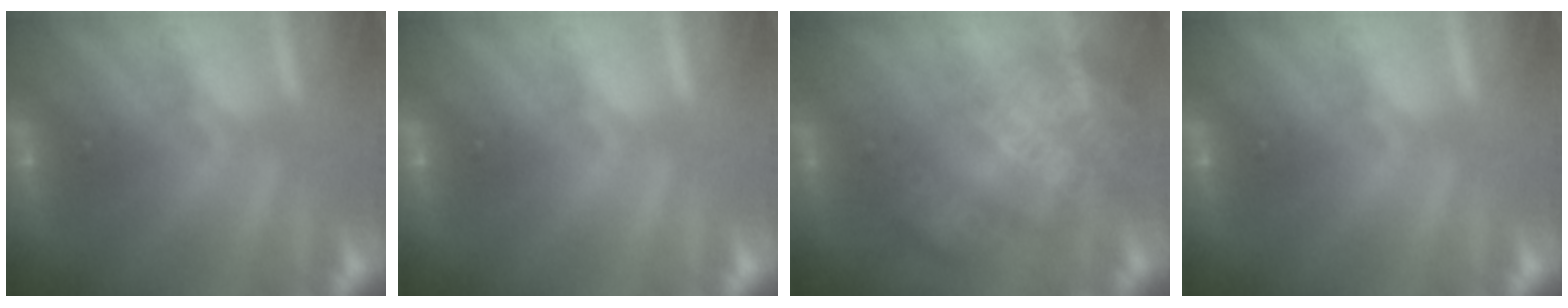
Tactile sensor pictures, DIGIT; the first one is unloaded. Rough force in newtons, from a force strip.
{"total": 0.0}
{"total": 4.4}
{"total": 0.0}